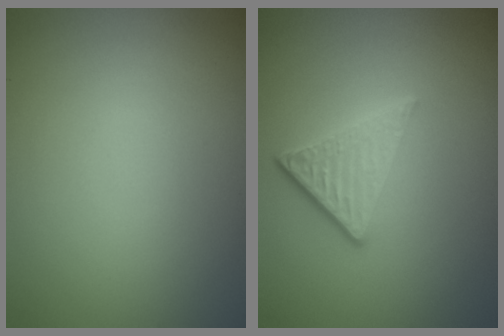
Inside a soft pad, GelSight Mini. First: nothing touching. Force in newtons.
{"total": 3.8, "press": 2.7, "slide": 2.8}